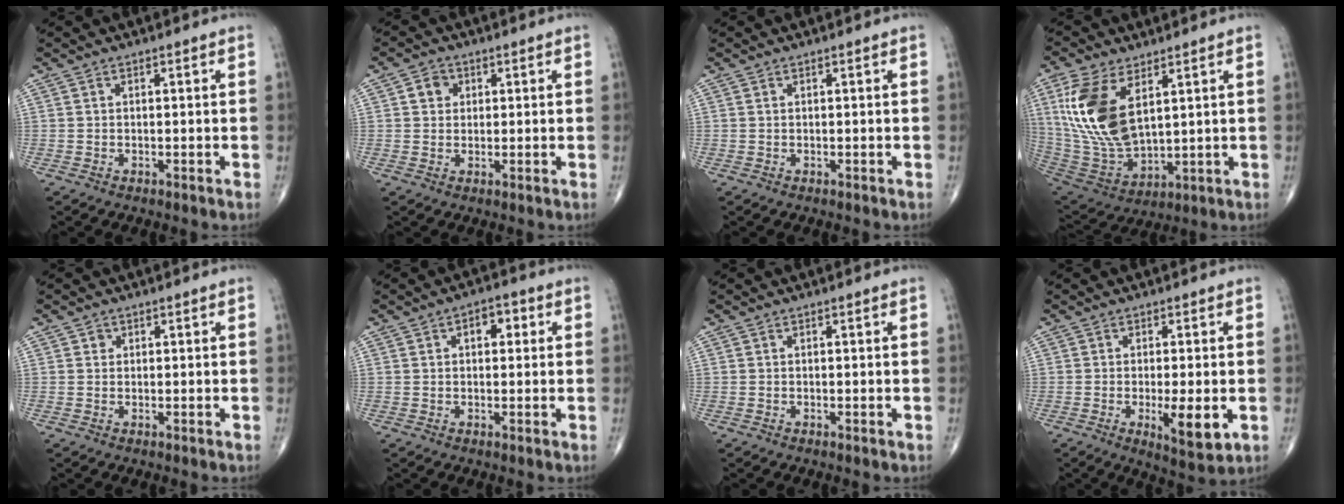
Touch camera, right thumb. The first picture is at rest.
{"total": 3.2, "force": [1.0, 2.8, 1.3], "torque": [-0.005, 0.000, 0.012]}
{"total": 0.0}
{"total": 17.4, "force": [5.9, 9.0, 13.6], "torque": [-0.275, -0.025, 0.128]}
{"total": 0.9, "force": [0.3, 0.8, 0.2], "torque": [0.004, 0.000, 0.003]}
{"total": 4.2, "force": [1.2, 2.5, 3.2], "torque": [-0.028, 0.008, 0.011]}
{"total": 0.0}
{"total": 7.7, "force": [-1.7, 2.2, 7.2], "torque": [-0.109, -0.020, -0.022]}